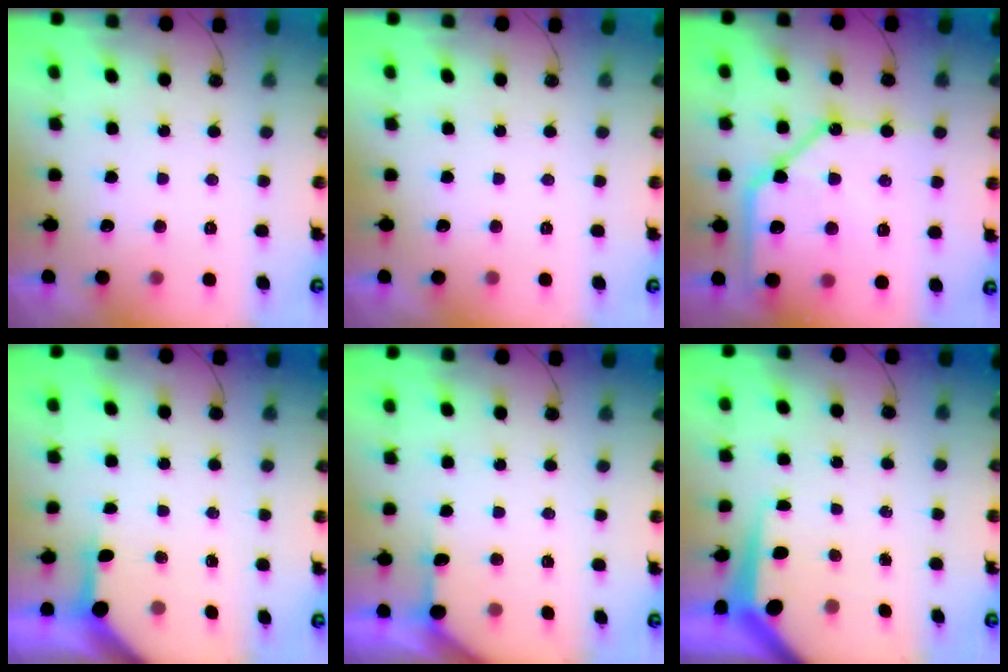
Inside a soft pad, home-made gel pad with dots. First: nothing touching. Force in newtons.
{"total": 0.0}
{"total": 17.8, "press": 17.7, "slide": 2.1}
{"total": 3.8, "press": 3.8, "slide": 0.4}
{"total": 3.5, "press": 3.5, "slide": 0.4}
{"total": 7.9, "press": 7.9, "slide": 0.6}